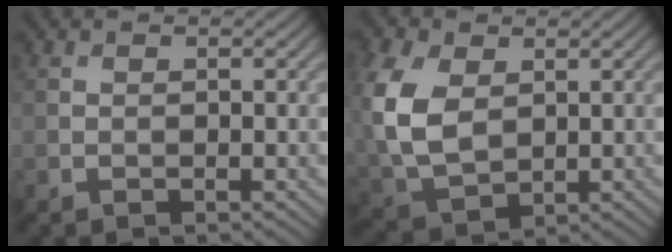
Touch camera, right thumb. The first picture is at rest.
{"total": 10.5, "force": [1.9, 7.1, 7.5], "torque": [-0.229, 0.003, 0.038]}